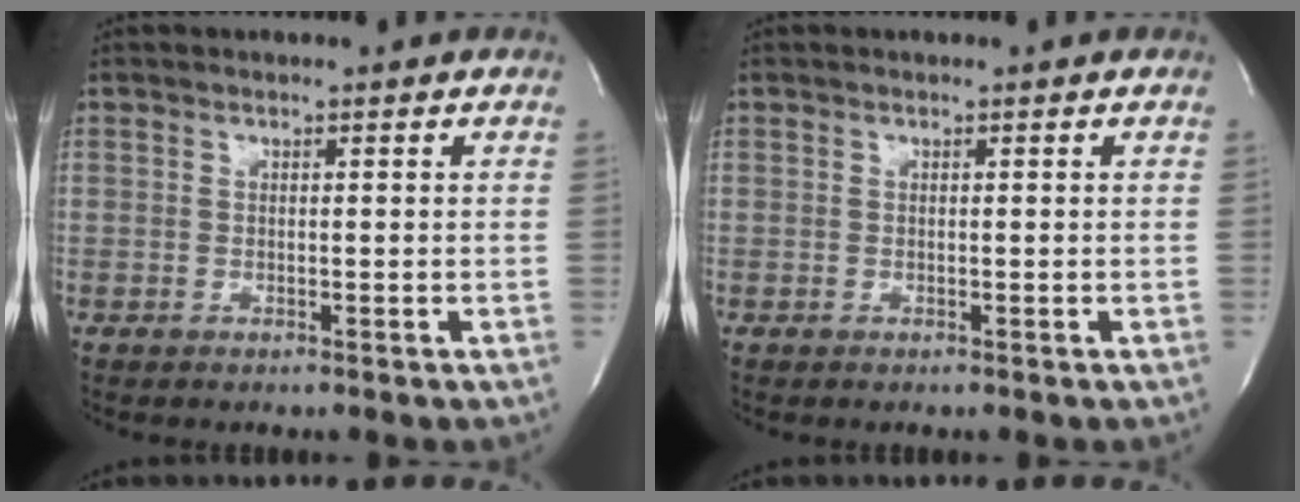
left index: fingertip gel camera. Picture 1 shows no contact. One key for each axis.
{"total": 0.0}